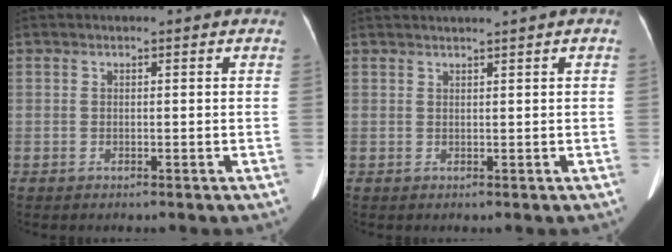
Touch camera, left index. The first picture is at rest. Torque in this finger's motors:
{"motor_torque": [0.82, -1.32, 0.22, 0.04]}